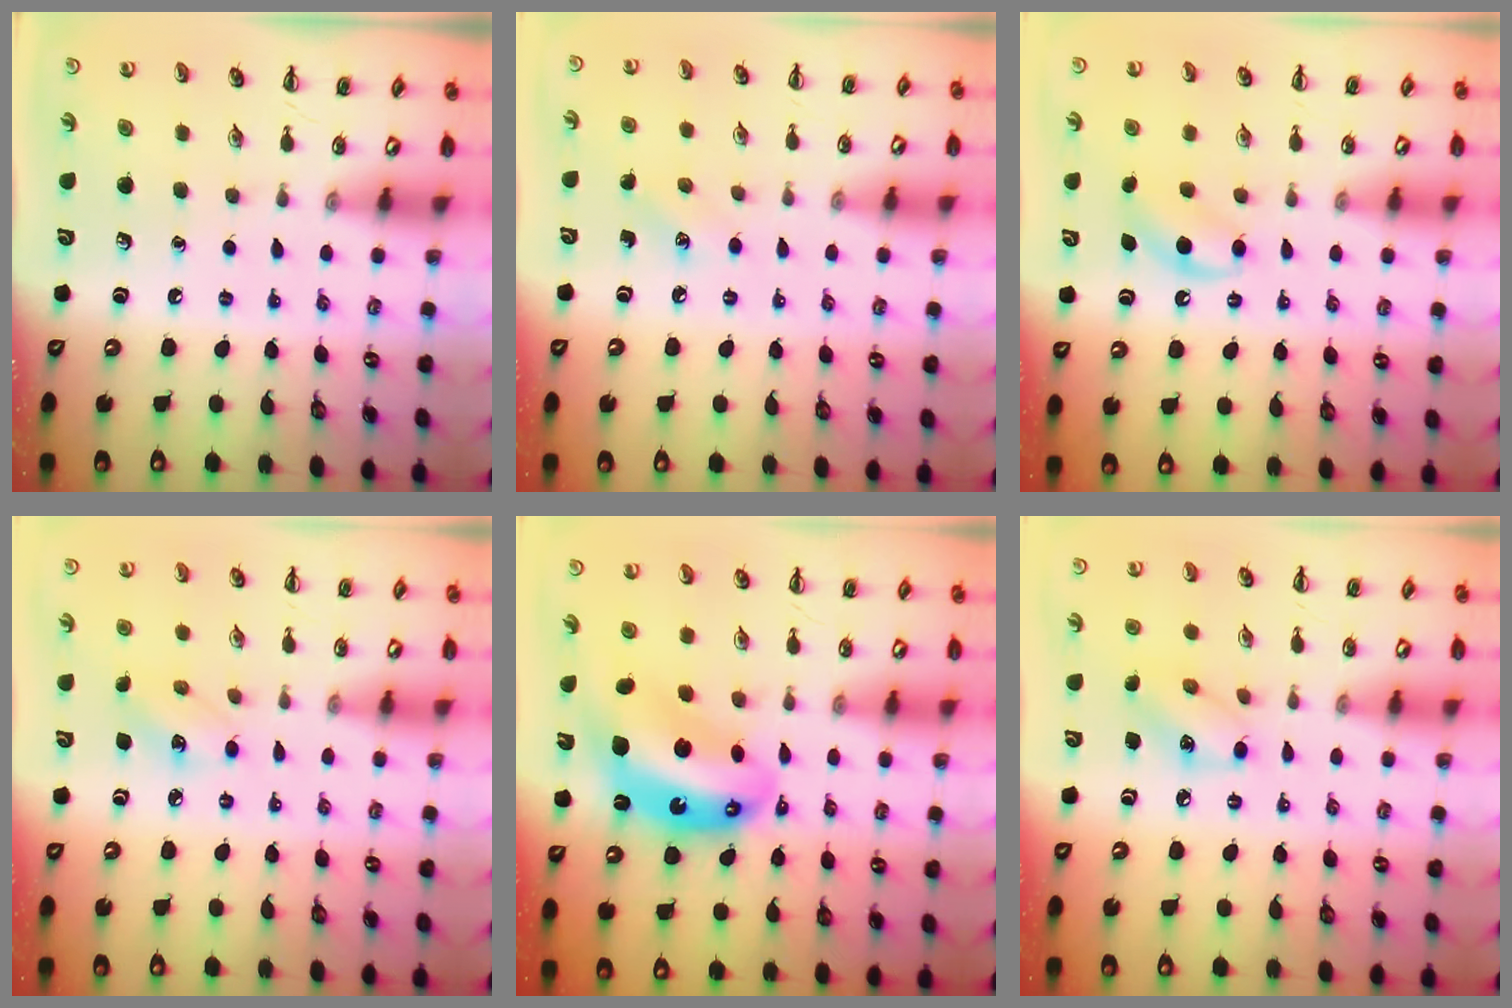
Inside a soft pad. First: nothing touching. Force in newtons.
{"total": 6.2, "press": 5.9, "slide": 1.8}
{"total": 4.7, "press": 4.4, "slide": 1.4}
{"total": 5.7, "press": 5.5, "slide": 1.4}
{"total": 12.4, "press": 11.9, "slide": 3.2}
{"total": 7.3, "press": 7.3, "slide": 0.6}